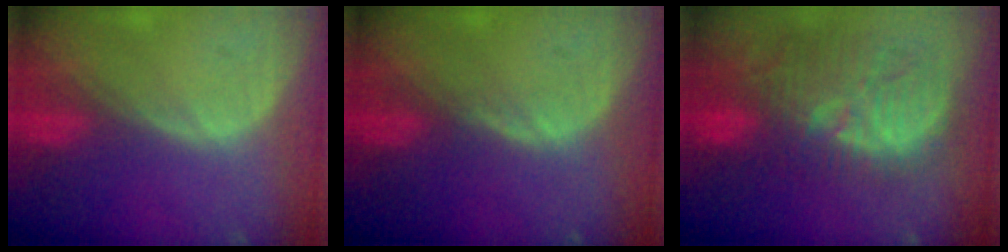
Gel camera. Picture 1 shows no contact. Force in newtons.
{"total": 0.7, "press": 0.7, "slide": 0.2}
{"total": 12.8, "press": 12.1, "slide": 4.2}